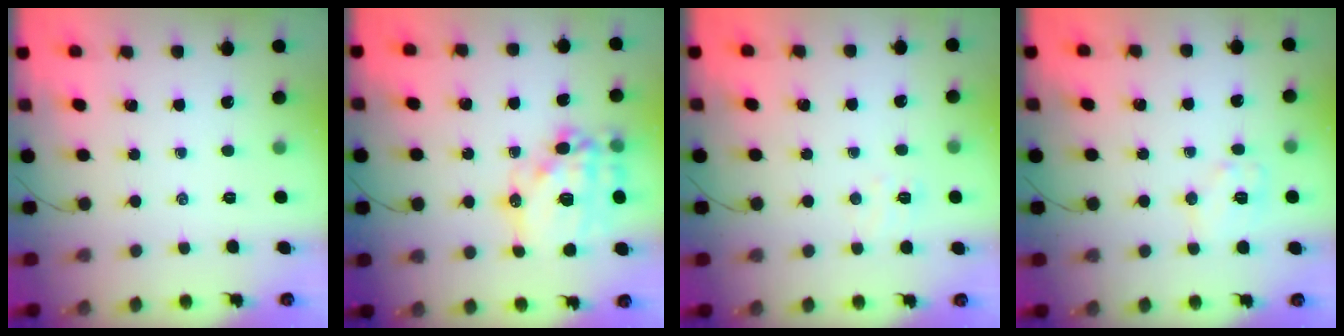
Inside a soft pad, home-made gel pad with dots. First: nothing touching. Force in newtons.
{"total": 18.4, "press": 18.1, "slide": 3.4}
{"total": 3.9, "press": 3.7, "slide": 1.1}
{"total": 8.1, "press": 8.0, "slide": 1.4}